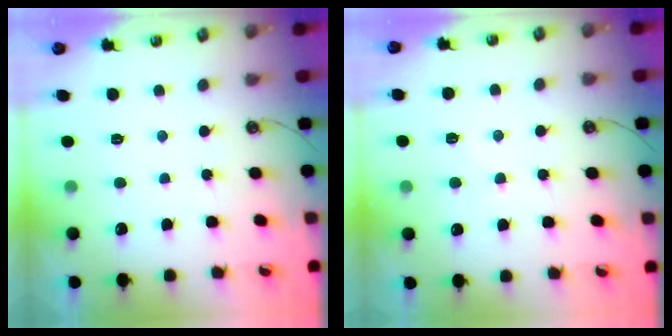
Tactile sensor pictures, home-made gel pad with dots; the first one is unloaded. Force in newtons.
{"total": 1.9, "press": 1.8, "slide": 0.3}